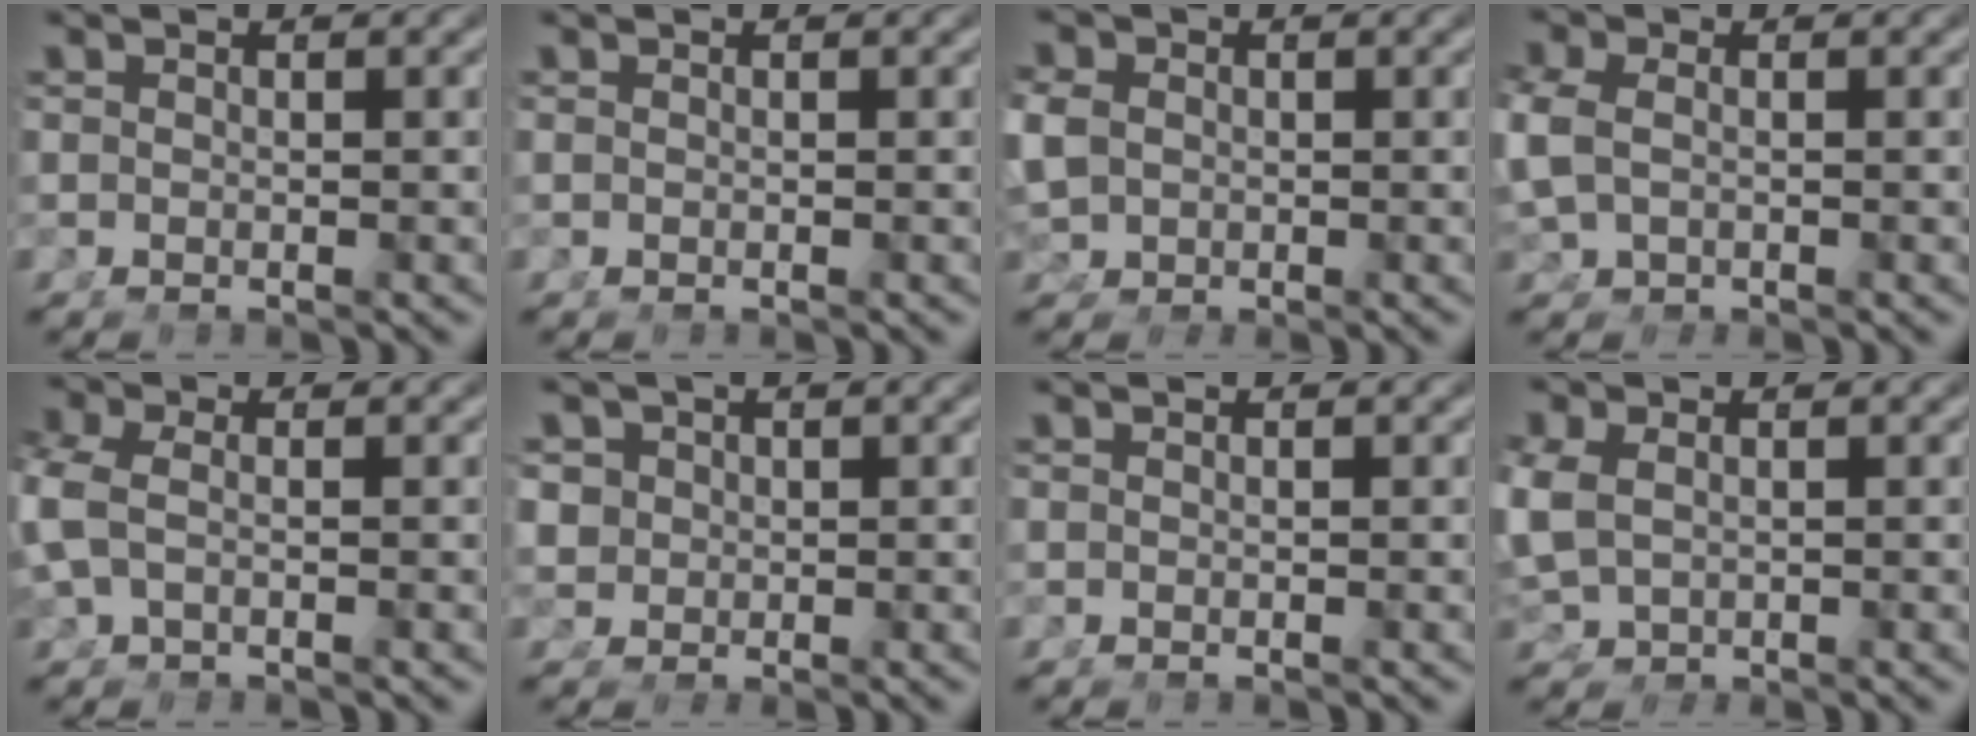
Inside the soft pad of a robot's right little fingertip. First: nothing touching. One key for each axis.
{"total": 0.0}
{"total": 2.4, "fx": -0.2, "fy": 2.1, "fz": 1.1, "tx": -0.034, "ty": -0.013, "tz": 0.008}
{"total": 2.0, "fx": 0.2, "fy": 1.4, "fz": 1.5, "tx": -0.056, "ty": -0.012, "tz": 0.018}
{"total": 2.4, "fx": -0.1, "fy": 1.3, "fz": 2.0, "tx": -0.065, "ty": -0.008, "tz": 0.009}
{"total": 2.9, "fx": 0.5, "fy": 2.7, "fz": 1.2, "tx": -0.034, "ty": -0.010, "tz": 0.017}
{"total": 0.0}
{"total": 2.3, "fx": 0.3, "fy": 1.8, "fz": 1.4, "tx": -0.051, "ty": -0.013, "tz": 0.025}